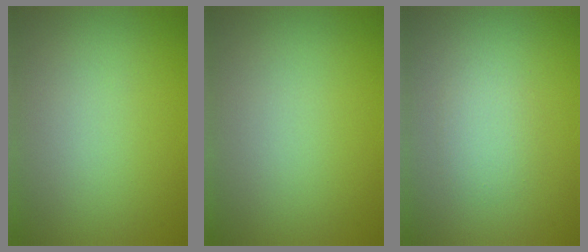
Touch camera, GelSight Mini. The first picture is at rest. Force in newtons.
{"total": 0.0}
{"total": 1.7, "press": 1.7, "slide": 0.1}